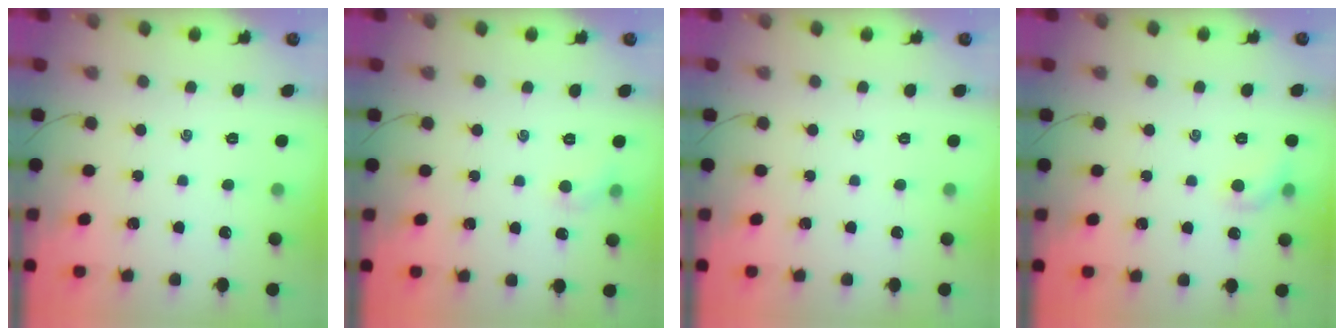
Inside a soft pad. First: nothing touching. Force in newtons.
{"total": 4.9, "press": 4.6, "slide": 1.7}
{"total": 0.0}
{"total": 6.6, "press": 6.5, "slide": 1.4}